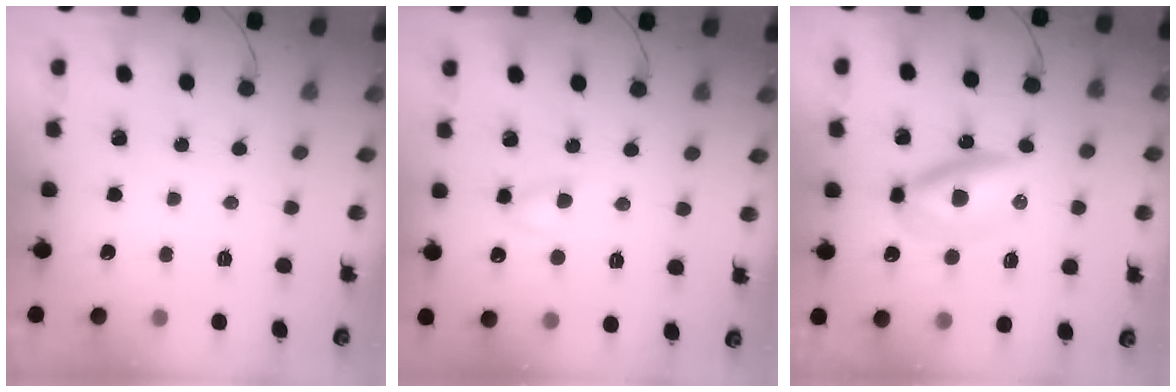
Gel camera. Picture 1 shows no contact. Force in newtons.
{"total": 3.4, "press": 3.3, "slide": 1.1}
{"total": 7.0, "press": 7.0, "slide": 0.9}